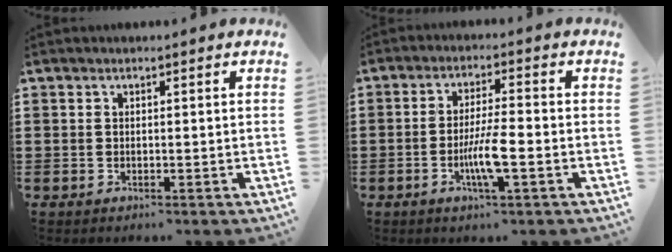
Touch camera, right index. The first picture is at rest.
{"total": 6.1, "force": [-2.0, 0.7, 5.7], "torque": [-0.115, -0.011, -0.041]}